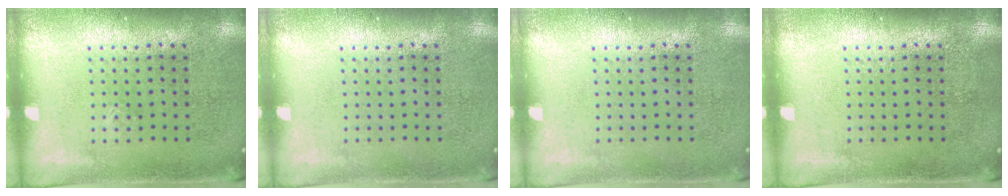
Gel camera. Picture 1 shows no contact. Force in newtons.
{"total": 0.0}
{"total": 0.0}
{"total": 0.0}